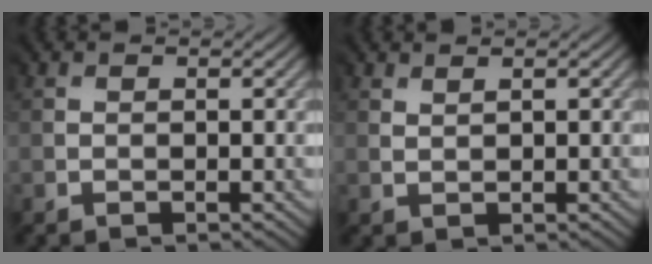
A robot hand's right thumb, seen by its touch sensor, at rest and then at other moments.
{"total": 1.7, "force": [1.6, 0.0, -0.5], "torque": [0.011, 0.005, 0.033]}